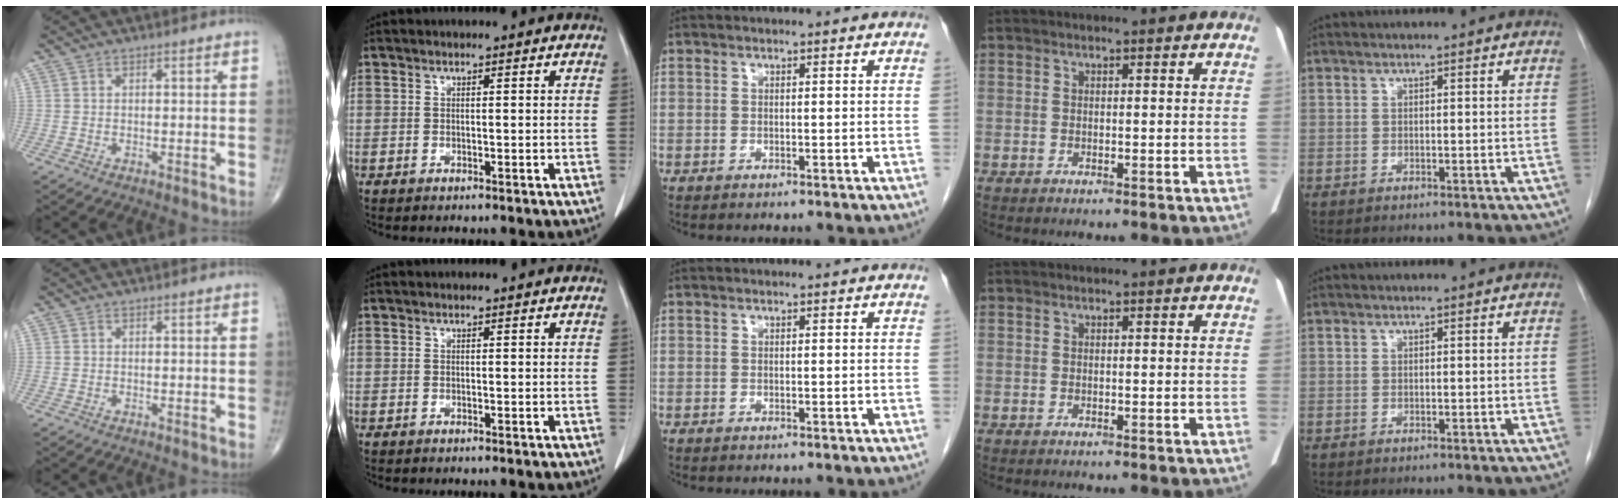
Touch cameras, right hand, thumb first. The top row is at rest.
{}